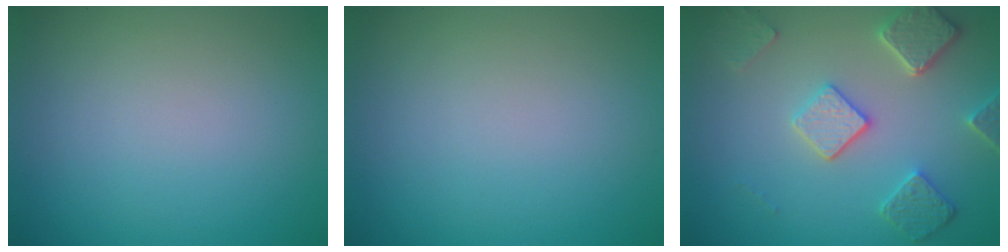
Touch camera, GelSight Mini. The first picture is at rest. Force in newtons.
{"total": 0.0}
{"total": 4.6, "press": 3.8, "slide": 2.6}